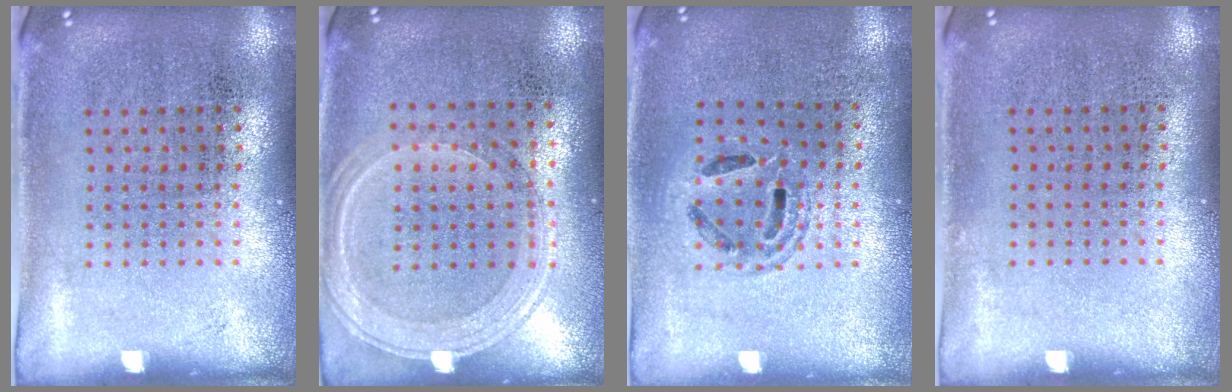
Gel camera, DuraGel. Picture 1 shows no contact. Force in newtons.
{"total": 1.2, "press": 1.1, "slide": 0.2}
{"total": 1.2, "press": 1.1, "slide": 0.4}
{"total": 0.0}